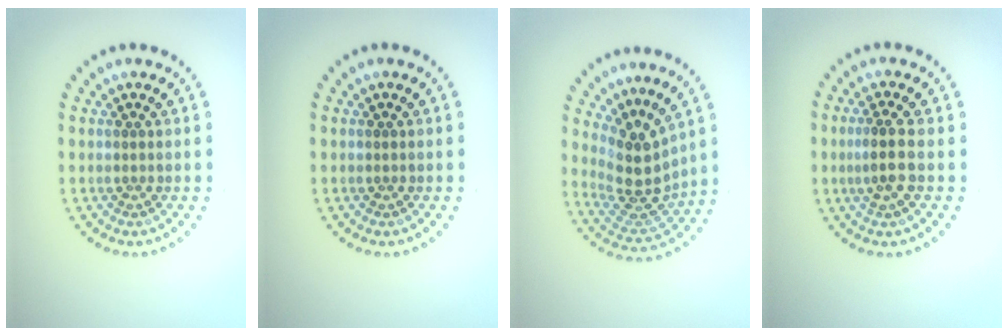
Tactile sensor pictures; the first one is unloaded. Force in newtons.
{"total": 0.0}
{"total": 4.1, "press": 3.1, "slide": 2.7}
{"total": 2.4, "press": 2.1, "slide": 1.2}